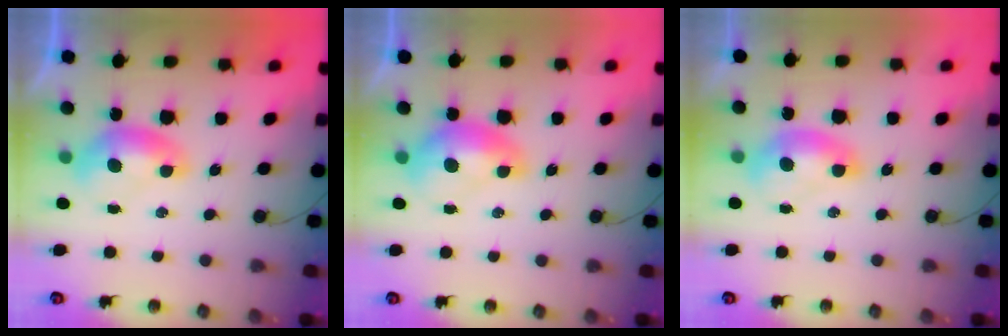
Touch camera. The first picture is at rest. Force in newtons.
{"total": 1.8, "press": 1.8, "slide": 0.2}
{"total": 1.2, "press": 1.2, "slide": 0.3}